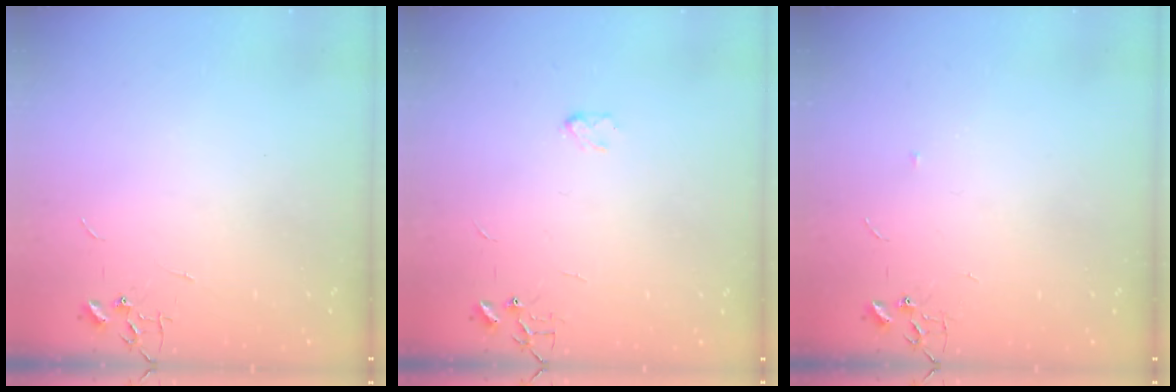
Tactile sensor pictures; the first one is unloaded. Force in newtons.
{"total": 3.0, "press": 3.0, "slide": 0.5}
{"total": 3.2, "press": 3.1, "slide": 0.8}